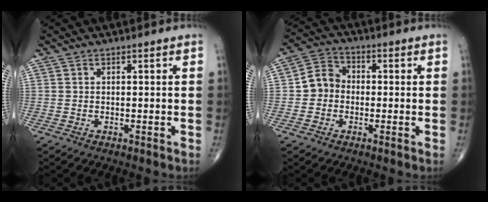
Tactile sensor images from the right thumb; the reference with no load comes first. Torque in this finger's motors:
{"motor_torque": [0.03, 0.03, 0.21, -0.13, 0.02]}